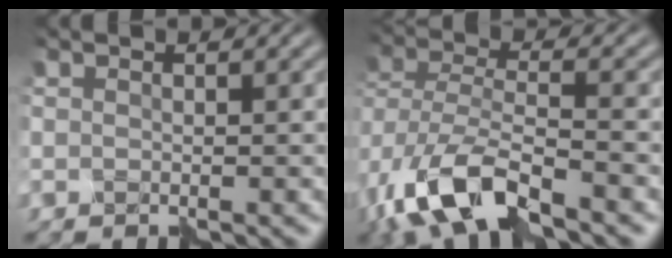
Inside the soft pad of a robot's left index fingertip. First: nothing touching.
{"total": 9.3, "force": [-5.4, 3.9, 6.5], "torque": [-0.147, -0.013, -0.109]}